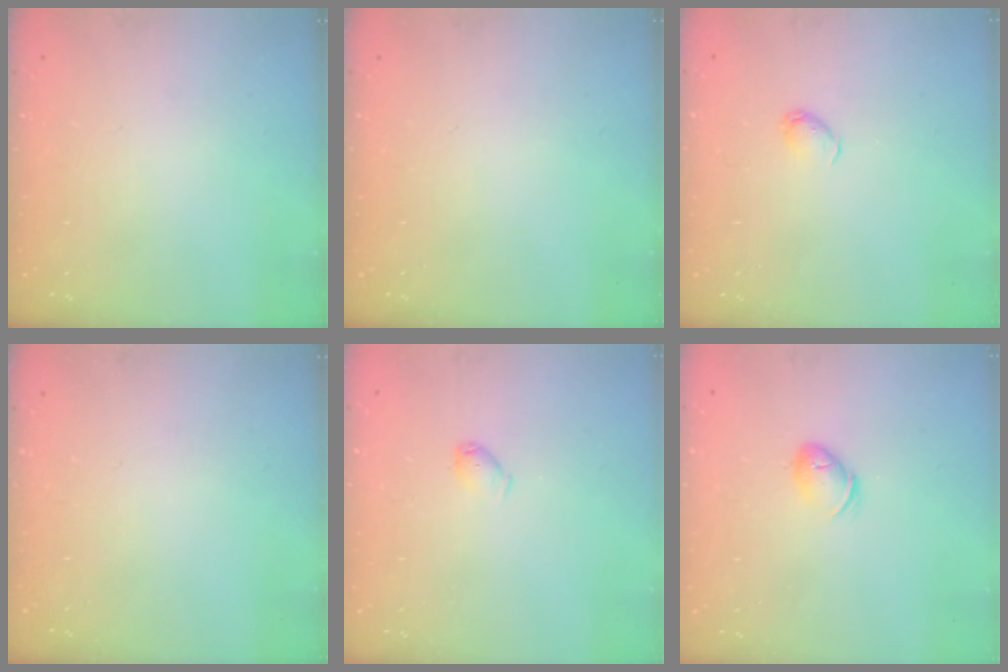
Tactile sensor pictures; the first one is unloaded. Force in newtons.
{"total": 0.0}
{"total": 2.7, "press": 2.7, "slide": 0.5}
{"total": 0.0}
{"total": 3.1, "press": 3.0, "slide": 0.5}
{"total": 7.1, "press": 7.0, "slide": 1.1}